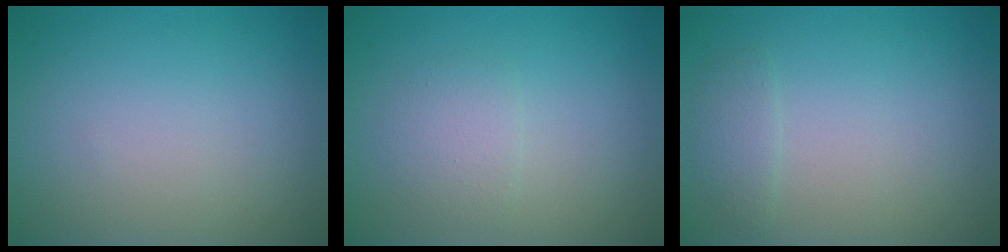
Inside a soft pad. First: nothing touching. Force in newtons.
{"total": 2.9, "press": 2.9, "slide": 0.2}
{"total": 1.1, "press": 1.1, "slide": 0.0}